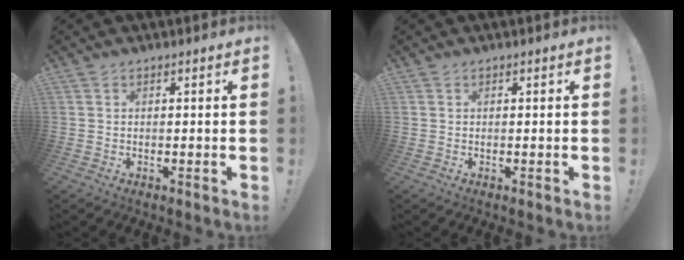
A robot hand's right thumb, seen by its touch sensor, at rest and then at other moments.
{"total": 0.0}